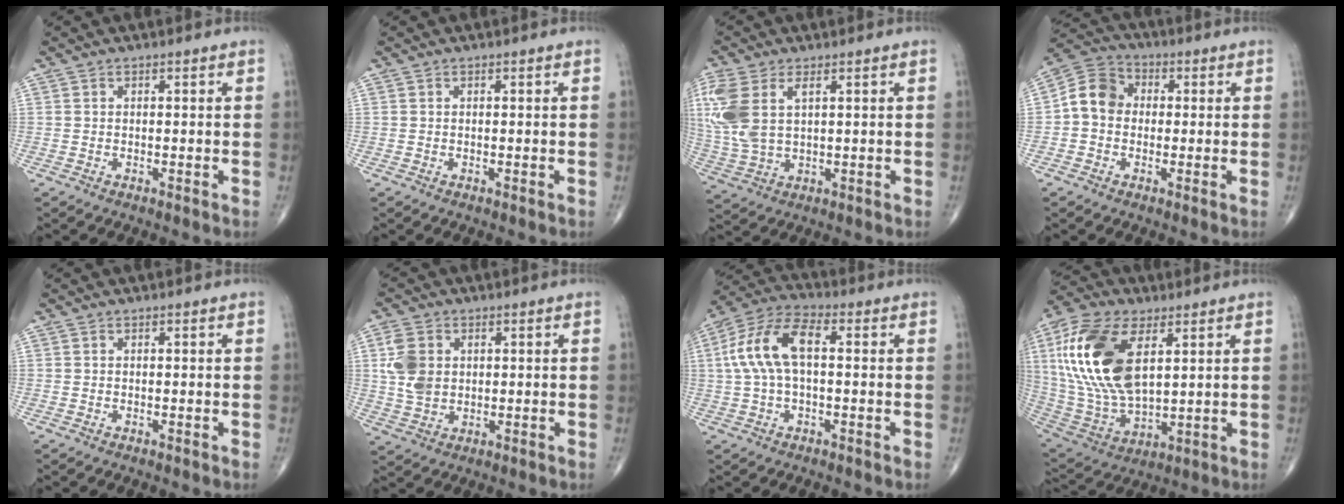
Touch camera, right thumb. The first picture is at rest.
{"total": 0.0}
{"total": 12.2, "force": [3.6, 6.6, 9.6], "torque": [-0.248, 0.004, 0.083]}
{"total": 7.9, "force": [-0.2, 6.6, 4.3], "torque": [-0.061, 0.027, -0.019]}
{"total": 0.0}
{"total": 7.4, "force": [1.4, 5.5, 4.8], "torque": [-0.091, -0.003, 0.031]}
{"total": 11.9, "force": [1.2, 5.8, 10.4], "torque": [-0.222, 0.038, 0.016]}
{"total": 22.3, "force": [6.4, 11.6, 18.0], "torque": [-0.373, -0.020, 0.121]}